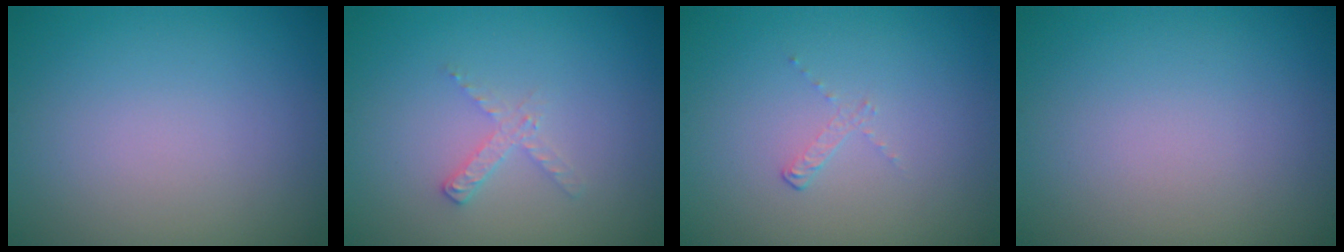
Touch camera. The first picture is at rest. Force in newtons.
{"total": 1.4, "press": 1.4, "slide": 0.1}
{"total": 0.8, "press": 0.3, "slide": 0.7}
{"total": 0.0}